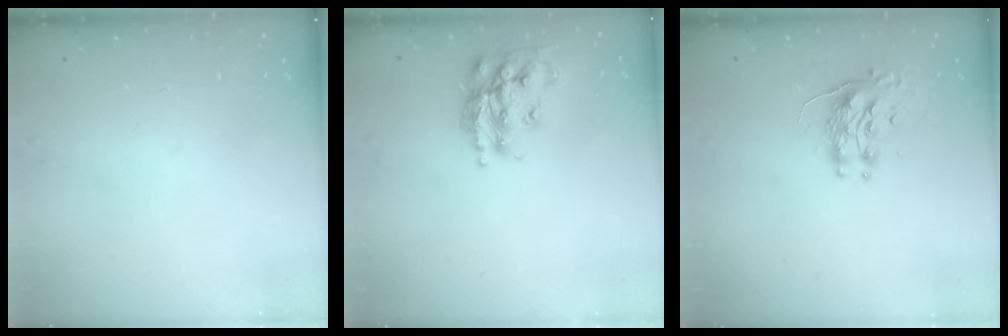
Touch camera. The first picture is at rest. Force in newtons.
{"total": 17.2, "press": 17.2, "slide": 1.4}
{"total": 9.0, "press": 9.0, "slide": 0.4}